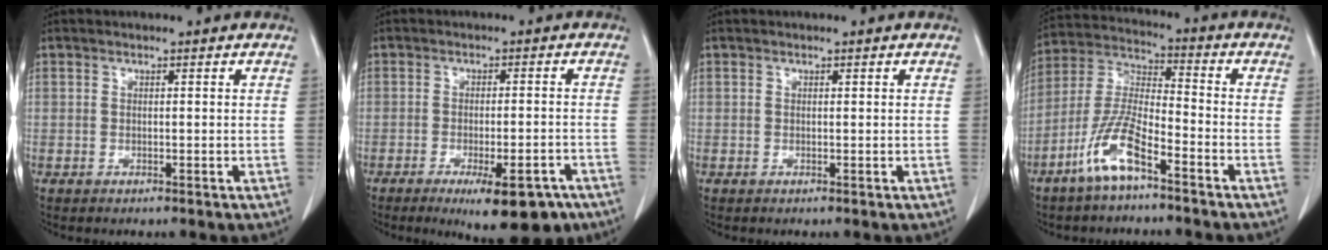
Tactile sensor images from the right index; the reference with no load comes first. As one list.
[{"total": 10.2, "force": [-6.8, 2.7, 7.1], "torque": [-0.081, -0.006, -0.093]}, {"total": 0.0}, {"total": 10.0, "force": [-6.0, 1.9, 7.7], "torque": [-0.168, -0.005, -0.121]}]